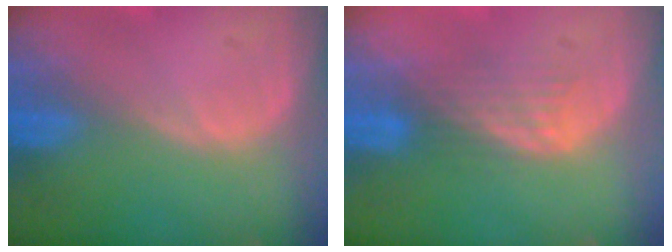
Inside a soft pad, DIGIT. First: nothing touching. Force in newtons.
{"total": 4.4, "press": 3.7, "slide": 2.4}